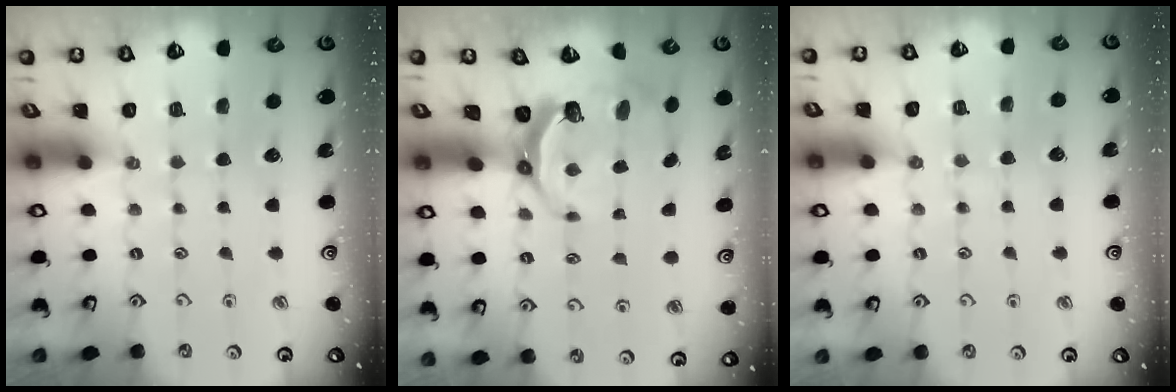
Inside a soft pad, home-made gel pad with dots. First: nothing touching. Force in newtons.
{"total": 6.9, "press": 5.5, "slide": 4.2}
{"total": 4.3, "press": 4.3, "slide": 0.6}